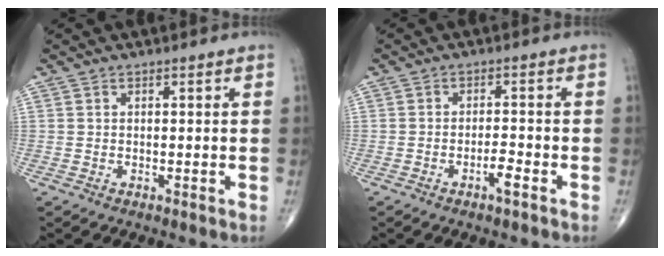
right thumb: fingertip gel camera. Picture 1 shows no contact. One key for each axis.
{"total": 2.7, "fx": -1.6, "fy": 0.5, "fz": 2.1, "tx": -0.036, "ty": 0.008, "tz": -0.029}